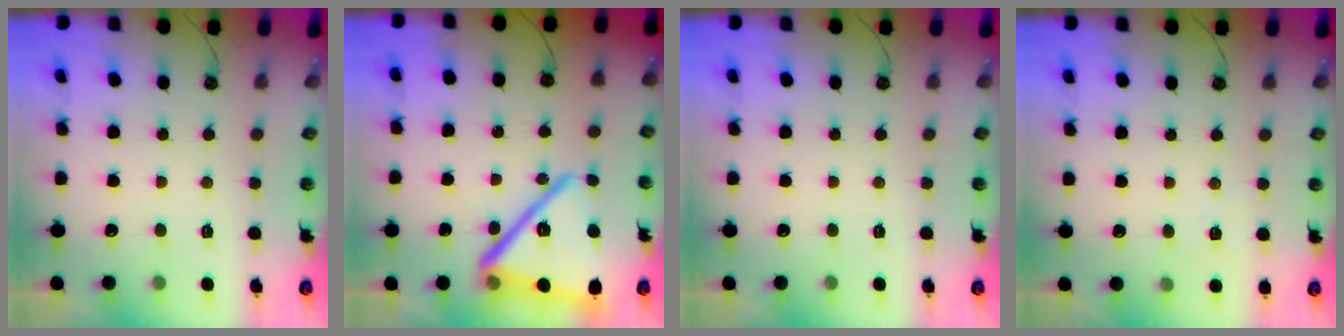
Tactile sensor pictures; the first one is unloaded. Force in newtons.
{"total": 24.2, "press": 23.7, "slide": 4.9}
{"total": 0.0}
{"total": 3.1, "press": 2.9, "slide": 0.9}